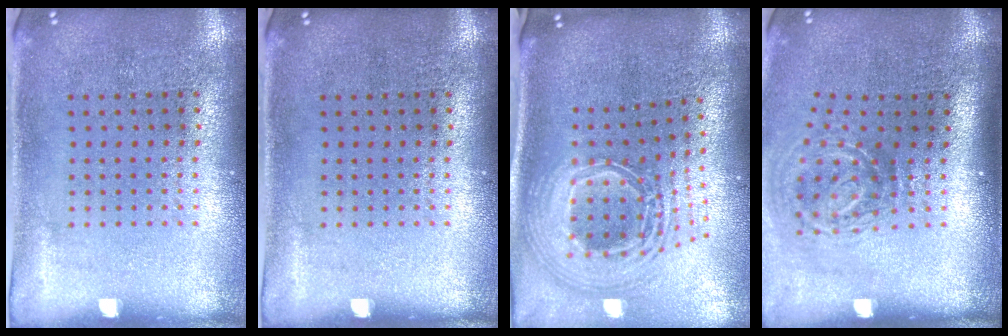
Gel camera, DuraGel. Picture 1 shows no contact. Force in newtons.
{"total": 0.0}
{"total": 2.8, "press": 1.9, "slide": 2.0}
{"total": 2.0, "press": 1.3, "slide": 1.6}